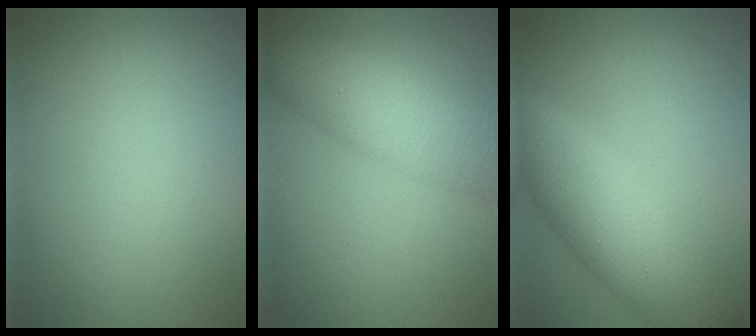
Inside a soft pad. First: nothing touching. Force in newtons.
{"total": 7.2, "press": 7.2, "slide": 0.2}
{"total": 7.1, "press": 7.1, "slide": 0.2}